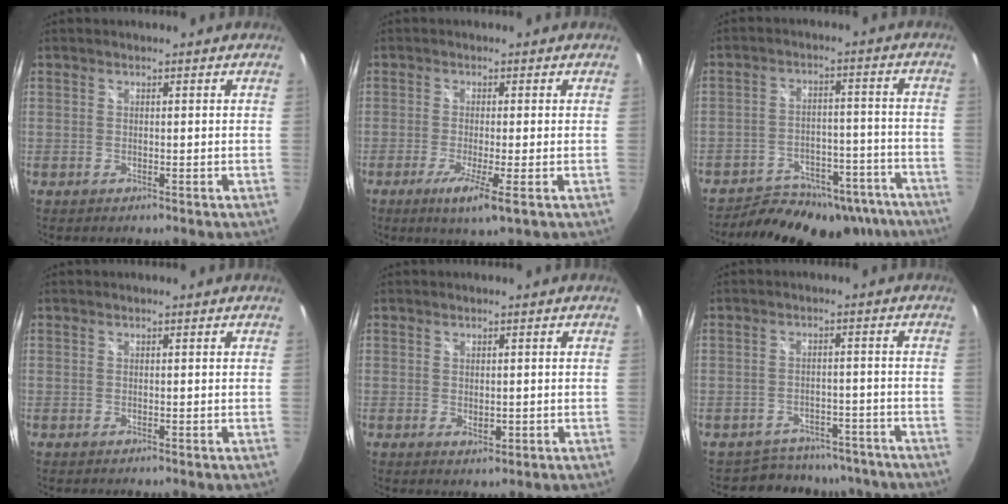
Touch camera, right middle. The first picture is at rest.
{"total": 5.0, "force": [-2.2, -0.3, 4.5], "torque": [-0.094, -0.017, -0.042]}
{"total": 22.1, "force": [-18.0, 9.8, 8.2], "torque": [-0.151, 0.025, -0.220]}
{"total": 0.0}
{"total": 1.9, "force": [-0.2, 1.3, 1.4], "torque": [-0.020, -0.002, -0.001]}
{"total": 10.3, "force": [-8.9, 4.9, 1.6], "torque": [-0.040, 0.011, -0.110]}